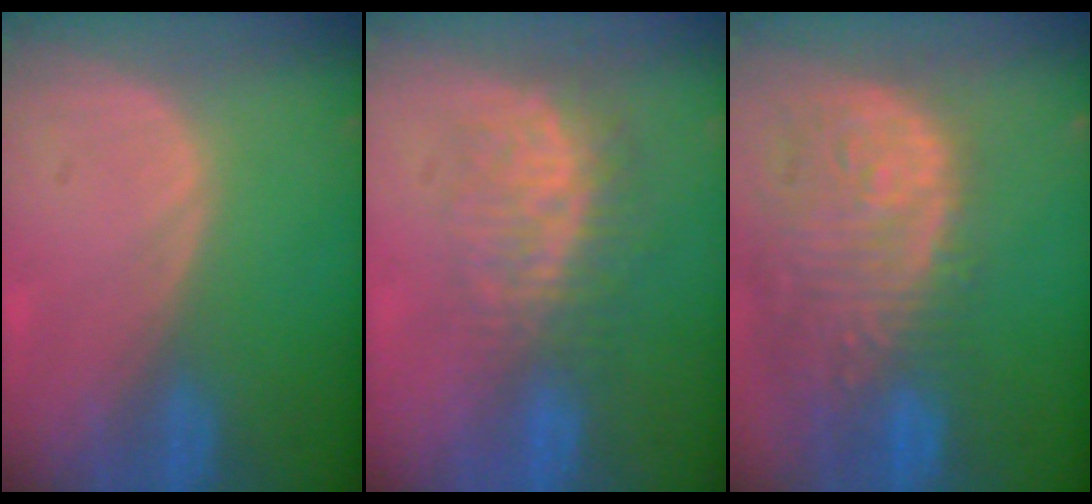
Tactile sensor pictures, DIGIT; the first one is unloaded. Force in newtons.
{"total": 8.7, "press": 7.4, "slide": 4.6}
{"total": 14.3, "press": 11.7, "slide": 8.2}